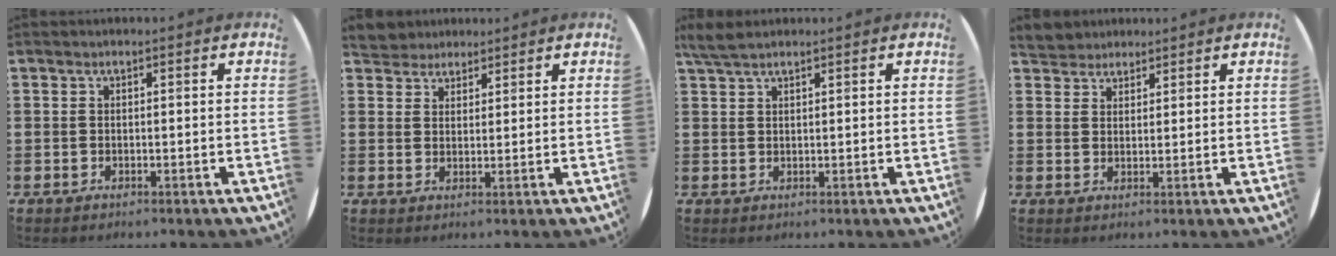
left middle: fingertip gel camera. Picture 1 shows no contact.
{"total": 3.5, "force": [3.2, 1.2, -0.2], "torque": [-0.006, 0.000, 0.063]}
{"total": 2.6, "force": [2.2, 0.5, 1.3], "torque": [-0.029, 0.005, 0.040]}
{"total": 3.0, "force": [2.8, 1.0, -0.3], "torque": [-0.004, 0.001, 0.056]}